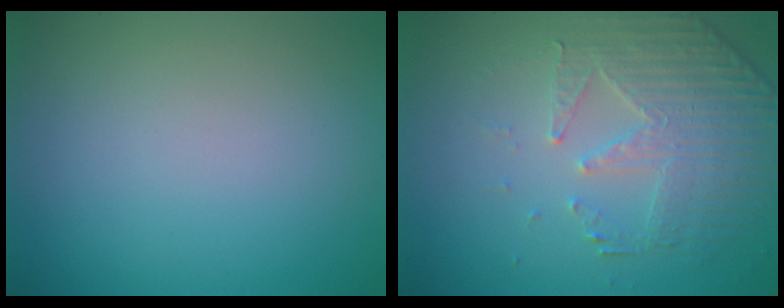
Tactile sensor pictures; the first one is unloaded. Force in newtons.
{"total": 4.9, "press": 3.8, "slide": 3.0}